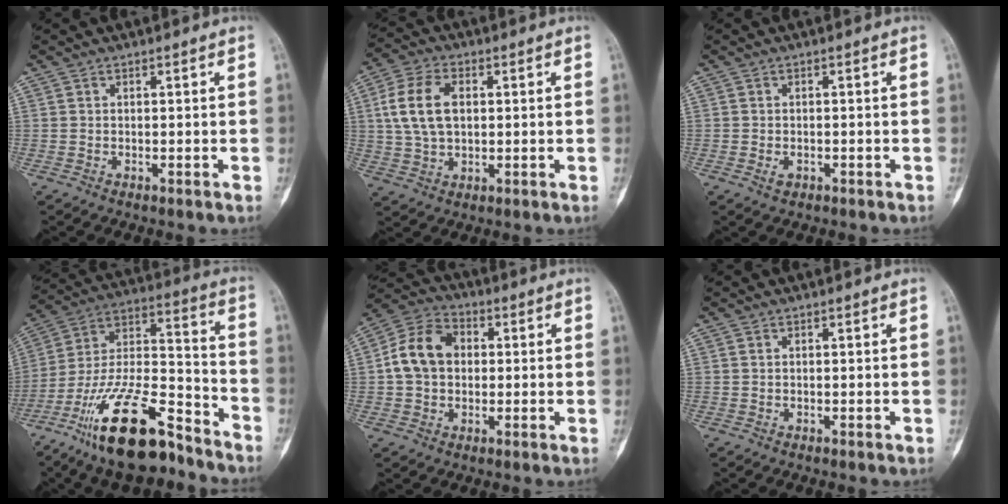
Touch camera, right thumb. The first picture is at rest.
{"total": 10.6, "force": [1.8, 6.7, 8.0], "torque": [-0.152, 0.009, 0.034]}
{"total": 1.4, "force": [-0.7, 1.0, 0.8], "torque": [-0.011, 0.004, -0.007]}
{"total": 22.2, "force": [-15.2, 7.4, 14.4], "torque": [-0.281, 0.078, -0.270]}
{"total": 10.7, "force": [0.9, 8.2, 6.8], "torque": [-0.114, 0.027, 0.006]}
{"total": 0.0}